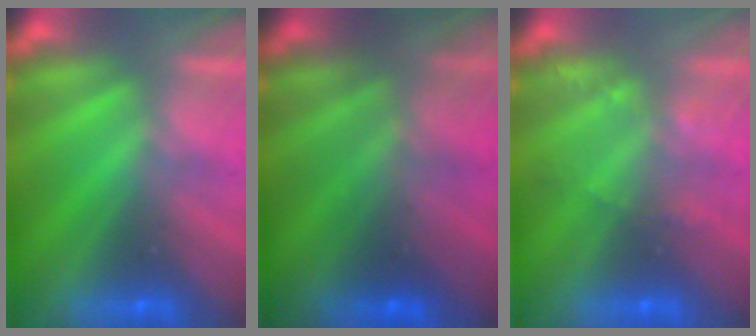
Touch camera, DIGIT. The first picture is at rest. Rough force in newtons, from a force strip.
{"total": 7.5}
{"total": 2.2}